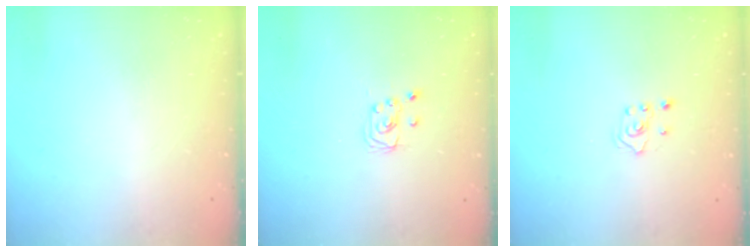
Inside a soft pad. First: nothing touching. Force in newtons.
{"total": 2.3, "press": 2.2, "slide": 0.3}
{"total": 2.4, "press": 2.2, "slide": 0.8}